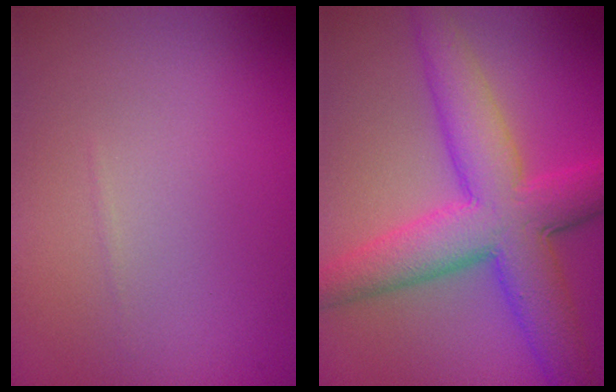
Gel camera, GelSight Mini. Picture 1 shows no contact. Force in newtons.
{"total": 8.7, "press": 8.7, "slide": 0.1}